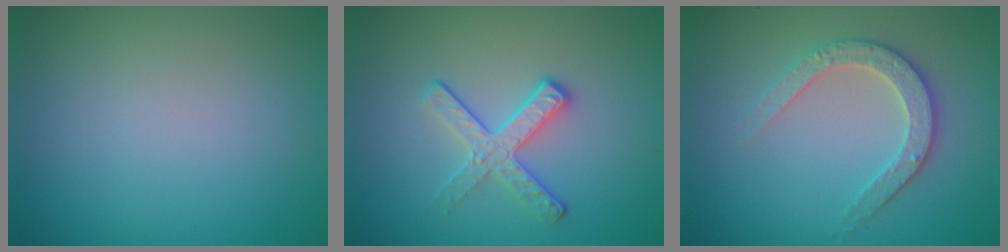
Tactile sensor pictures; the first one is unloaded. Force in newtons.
{"total": 3.0, "press": 2.6, "slide": 1.6}
{"total": 3.1, "press": 2.9, "slide": 1.2}